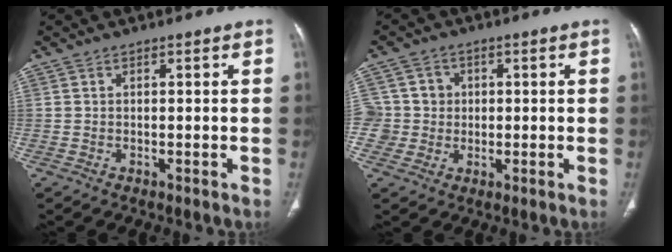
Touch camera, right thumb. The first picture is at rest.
{"total": 6.5, "force": [0.0, 6.5, 0.5], "torque": [0.021, 0.014, -0.001]}